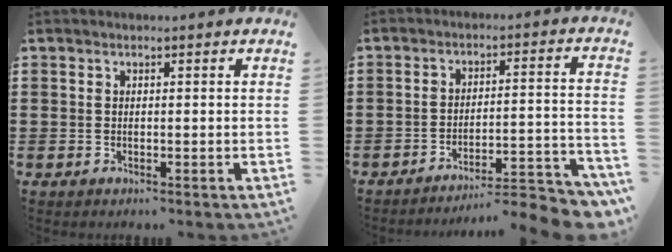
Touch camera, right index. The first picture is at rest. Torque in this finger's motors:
{"motor_torque": [2.06, 0.08, 0.31, 0.04]}